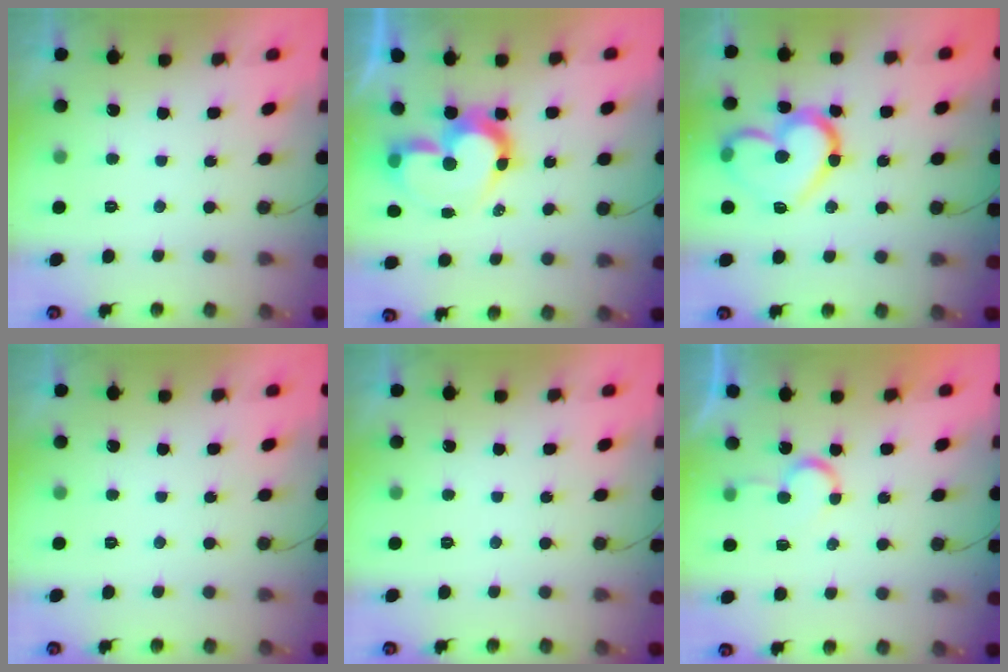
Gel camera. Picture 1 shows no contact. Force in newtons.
{"total": 12.2, "press": 12.1, "slide": 1.4}
{"total": 17.3, "press": 17.2, "slide": 1.5}
{"total": 0.0}
{"total": 0.0}
{"total": 6.1, "press": 6.1, "slide": 0.5}